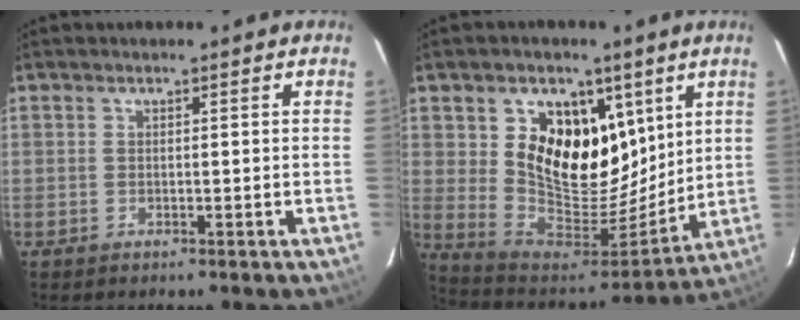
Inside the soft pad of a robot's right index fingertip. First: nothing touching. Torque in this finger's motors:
{"motor_torque": [1.31, 0.78, 0.96, 0.21]}